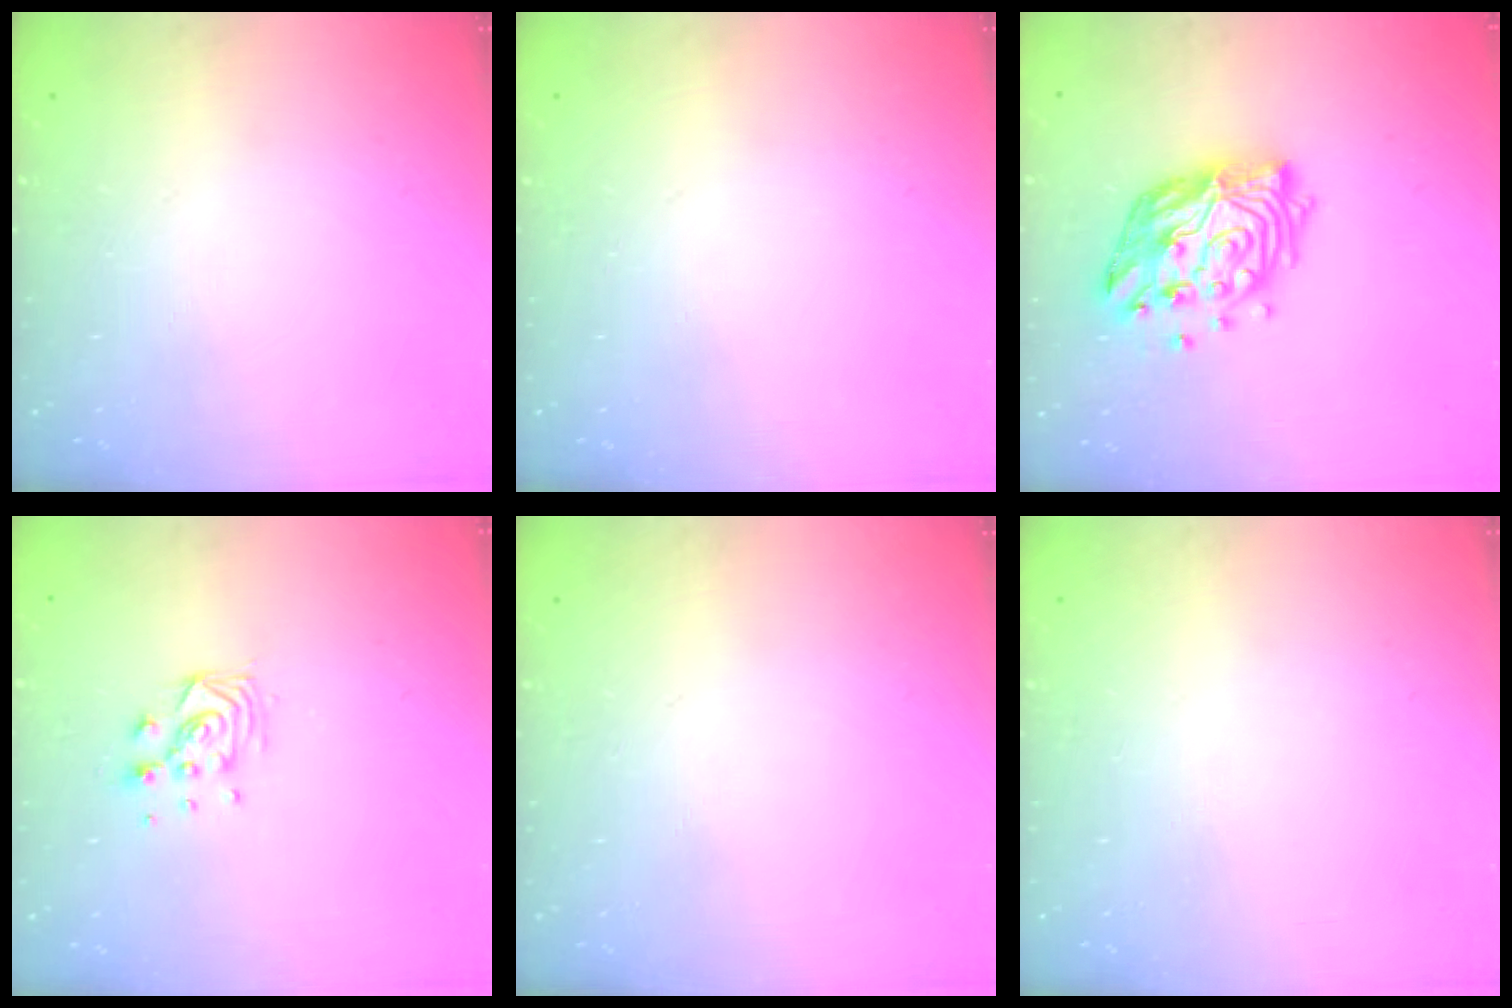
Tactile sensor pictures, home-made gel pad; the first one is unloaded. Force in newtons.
{"total": 0.0}
{"total": 15.0, "press": 14.9, "slide": 1.6}
{"total": 7.9, "press": 7.9, "slide": 0.5}
{"total": 0.0}
{"total": 0.0}